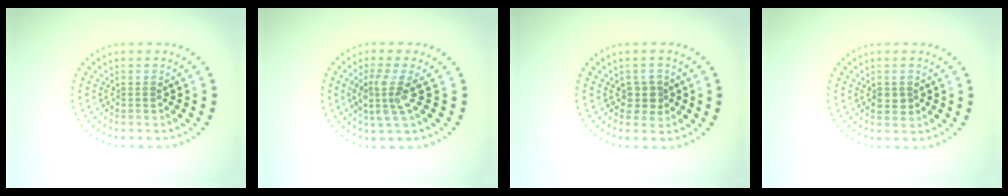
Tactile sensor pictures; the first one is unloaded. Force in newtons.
{"total": 3.2, "press": 2.4, "slide": 2.1}
{"total": 1.8, "press": 1.6, "slide": 0.9}
{"total": 1.4, "press": 1.4, "slide": 0.2}